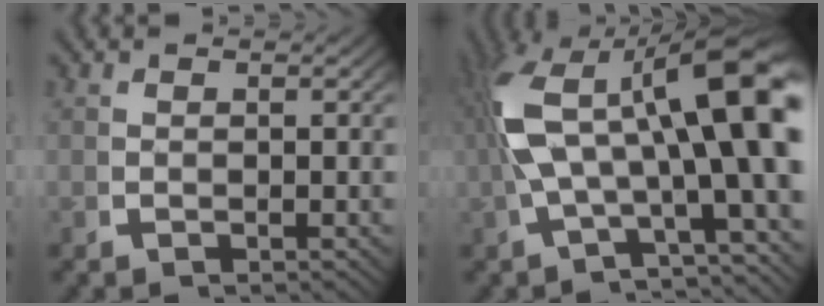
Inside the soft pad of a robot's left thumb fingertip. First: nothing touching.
{"total": 16.2, "force": [0.8, 8.0, 14.1], "torque": [-0.226, -0.002, 0.012]}